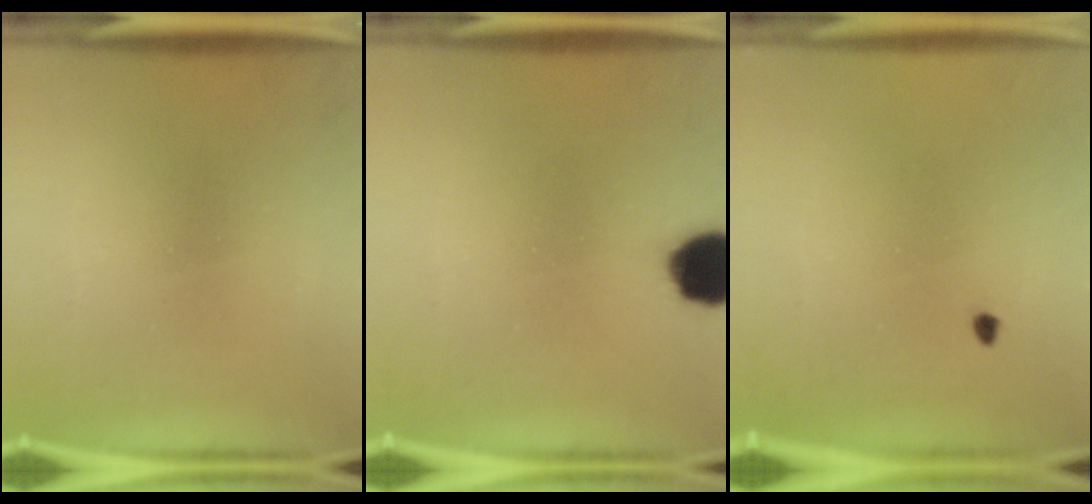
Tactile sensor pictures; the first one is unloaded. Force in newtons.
{"total": 10.3}
{"total": 0.7}